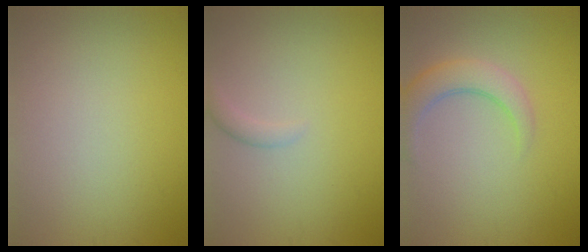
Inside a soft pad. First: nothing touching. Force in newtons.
{"total": 1.1, "press": 1.1, "slide": 0.2}
{"total": 3.6, "press": 3.6, "slide": 0.2}